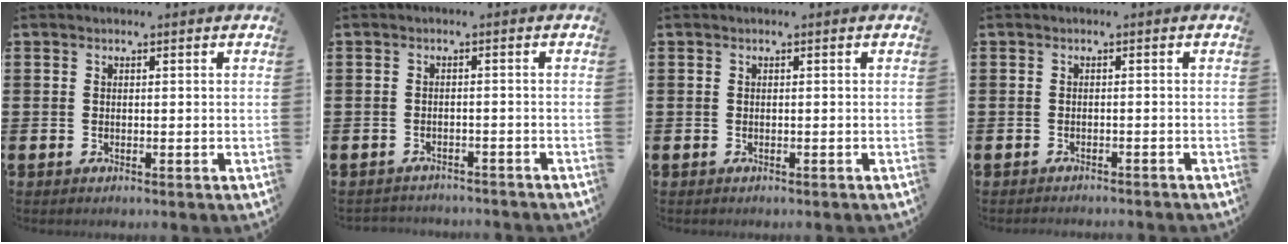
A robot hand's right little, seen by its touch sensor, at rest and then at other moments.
{"total": 1.4, "force": [-1.4, 0.0, -0.1], "torque": [-0.003, 0.002, -0.032]}
{"total": 0.0}
{"total": 0.8, "force": [-0.8, -0.1, -0.1], "torque": [0.000, 0.000, -0.018]}